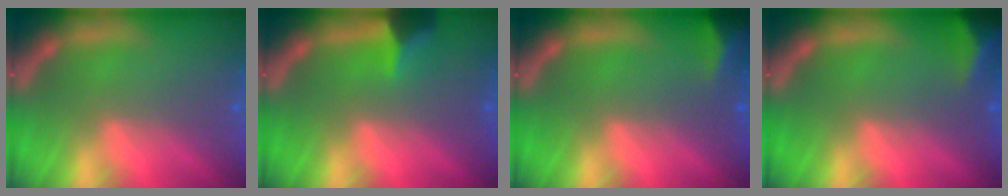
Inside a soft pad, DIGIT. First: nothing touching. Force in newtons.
{"total": 2.9}
{"total": 3.5}
{"total": 5.0}